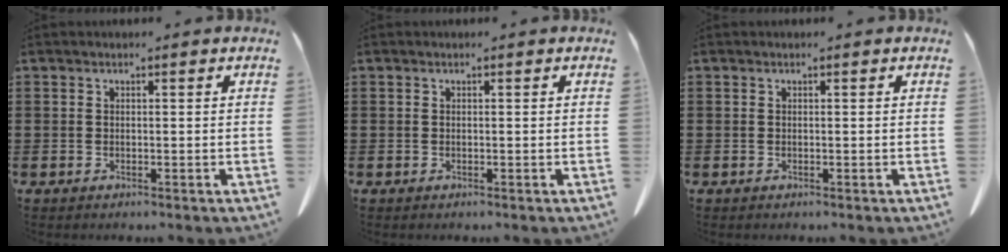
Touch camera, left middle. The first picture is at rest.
{"total": 0.0}
{"total": 0.0}